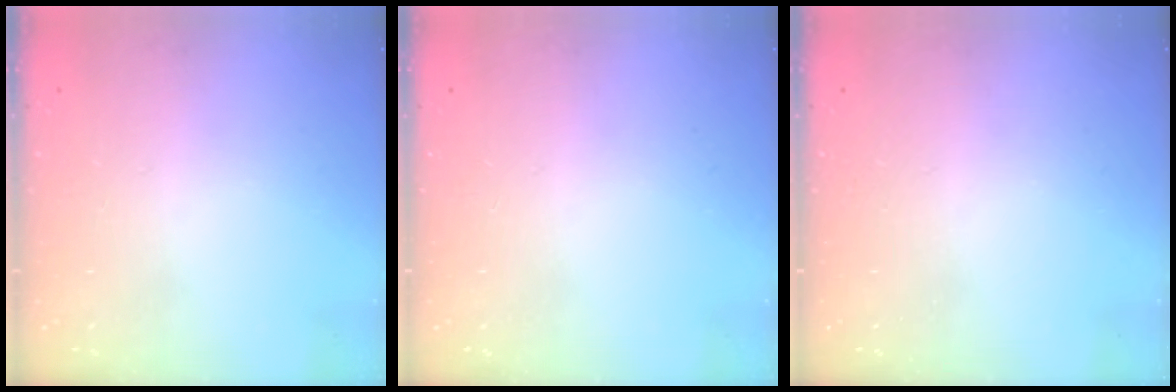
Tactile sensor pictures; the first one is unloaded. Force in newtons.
{"total": 0.0}
{"total": 0.0}